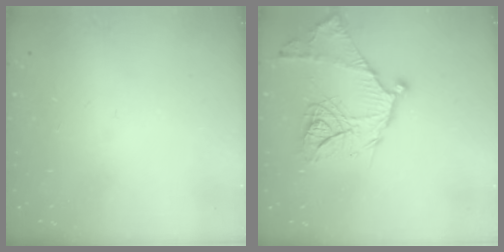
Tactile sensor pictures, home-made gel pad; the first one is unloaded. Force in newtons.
{"total": 18.1, "press": 18.0, "slide": 1.6}